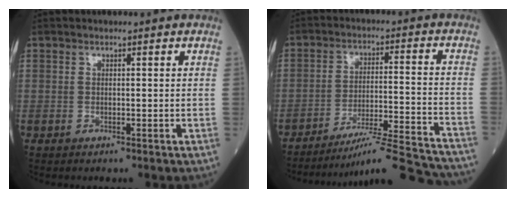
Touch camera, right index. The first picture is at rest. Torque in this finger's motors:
{"motor_torque": [0.26, -0.18, -0.06, 0.00]}